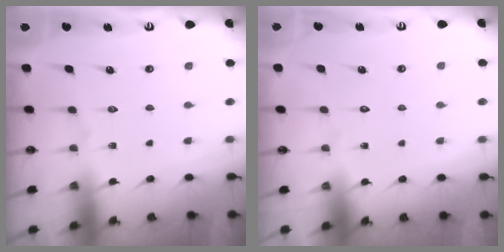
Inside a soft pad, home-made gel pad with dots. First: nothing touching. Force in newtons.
{"total": 1.6, "press": 1.6, "slide": 0.1}